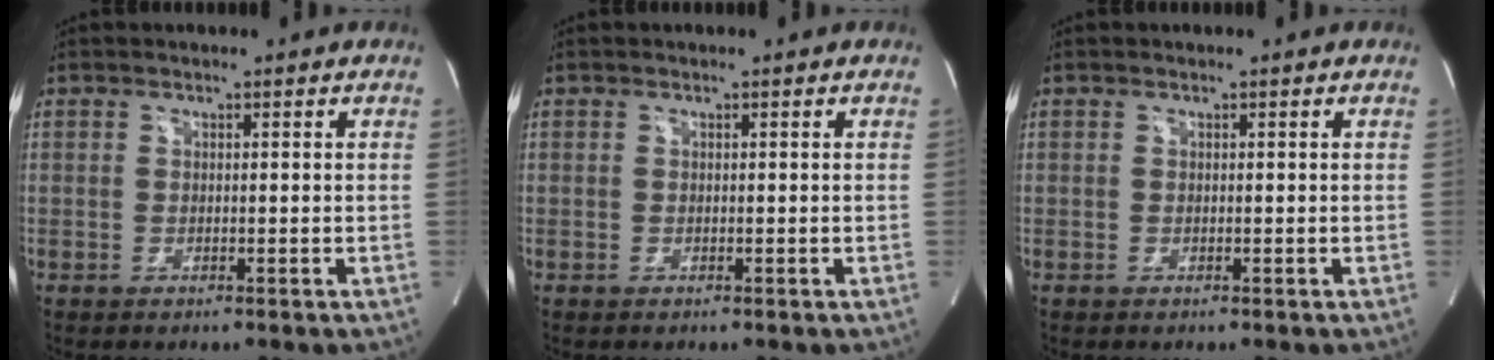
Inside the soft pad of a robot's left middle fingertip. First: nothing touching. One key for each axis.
{"total": 0.0}
{"total": 0.0}